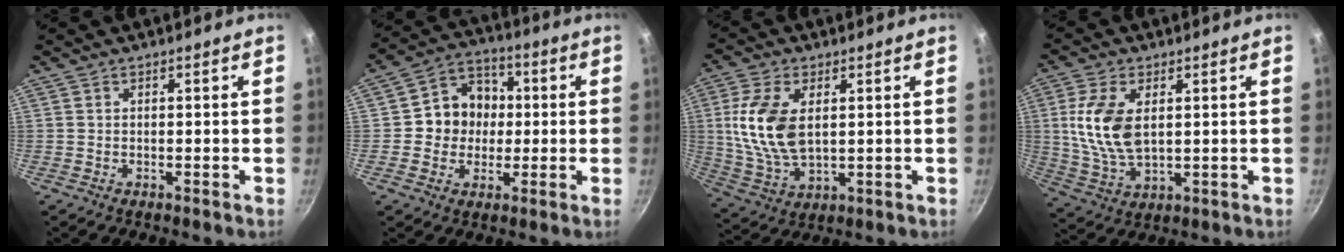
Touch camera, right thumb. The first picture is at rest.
{"total": 10.4, "force": [0.3, 9.4, 4.5], "torque": [-0.028, 0.018, -0.012]}
{"total": 13.3, "force": [2.2, 7.5, 10.8], "torque": [-0.211, -0.011, 0.050]}
{"total": 11.0, "force": [1.9, 6.1, 9.0], "torque": [-0.179, -0.012, 0.042]}